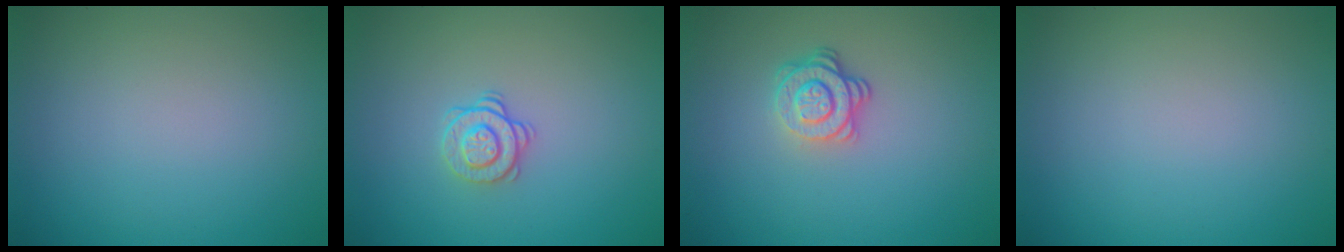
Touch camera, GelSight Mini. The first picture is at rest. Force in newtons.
{"total": 1.7, "press": 1.3, "slide": 1.1}
{"total": 3.1, "press": 2.5, "slide": 1.8}
{"total": 0.0}